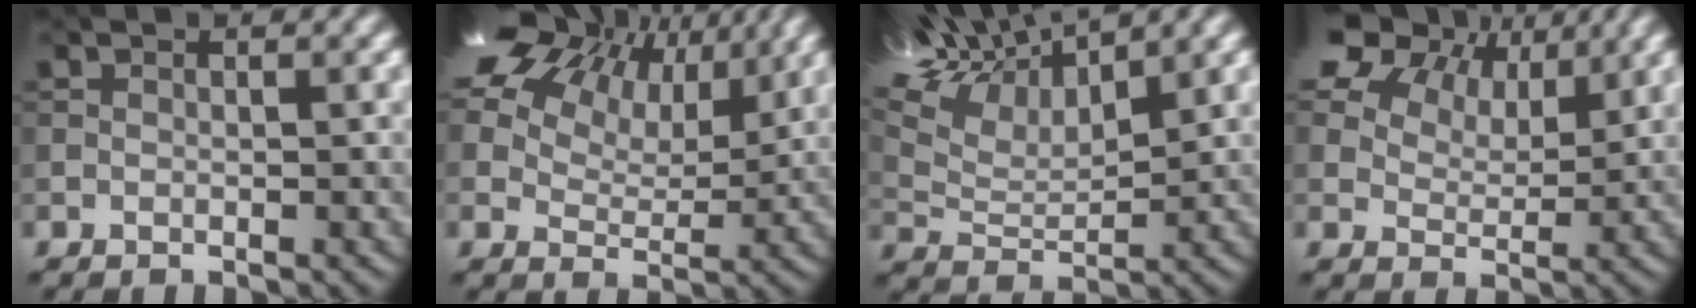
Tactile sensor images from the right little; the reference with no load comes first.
{"total": 14.8, "force": [8.7, 8.7, 8.2], "torque": [-0.193, 0.037, 0.177]}
{"total": 8.3, "force": [6.8, 2.1, 4.4], "torque": [-0.124, 0.015, 0.133]}
{"total": 11.0, "force": [7.1, 6.5, 5.3], "torque": [-0.145, 0.014, 0.151]}